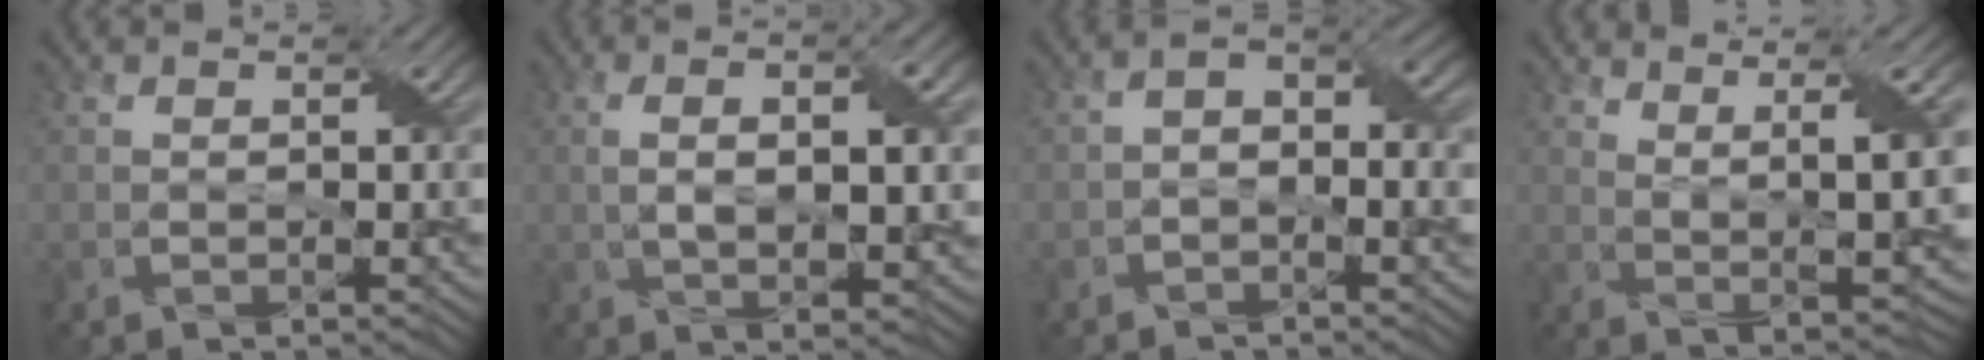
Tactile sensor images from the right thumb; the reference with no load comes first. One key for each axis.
{"total": 8.0, "fx": 0.8, "fy": 2.4, "fz": 7.6, "tx": -0.132, "ty": 0.002, "tz": 0.013}
{"total": 4.6, "fx": -0.5, "fy": 2.4, "fz": 3.8, "tx": -0.064, "ty": 0.005, "tz": -0.016}
{"total": 9.3, "fx": 3.9, "fy": 1.8, "fz": 8.2, "tx": -0.148, "ty": 0.003, "tz": 0.074}